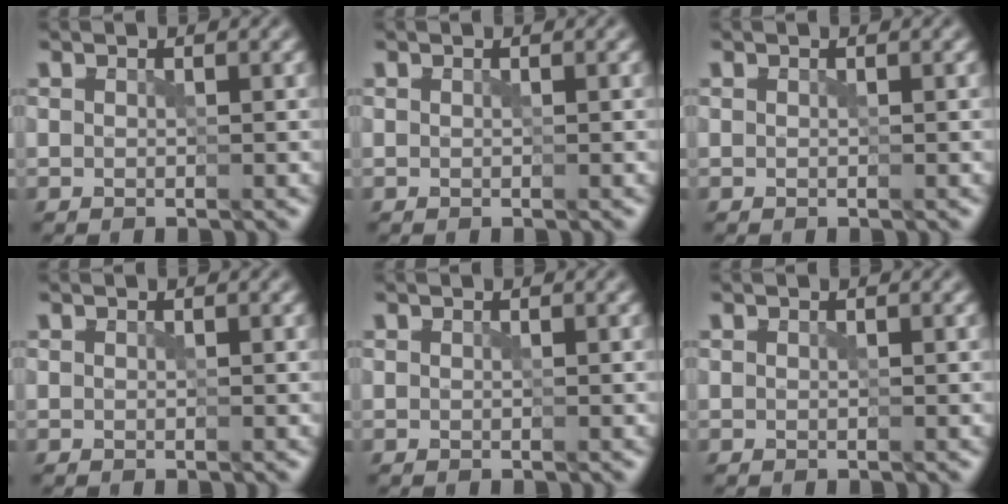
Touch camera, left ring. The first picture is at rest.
{"total": 0.0}
{"total": 0.0}
{"total": 0.0}
{"total": 0.0}
{"total": 0.0}